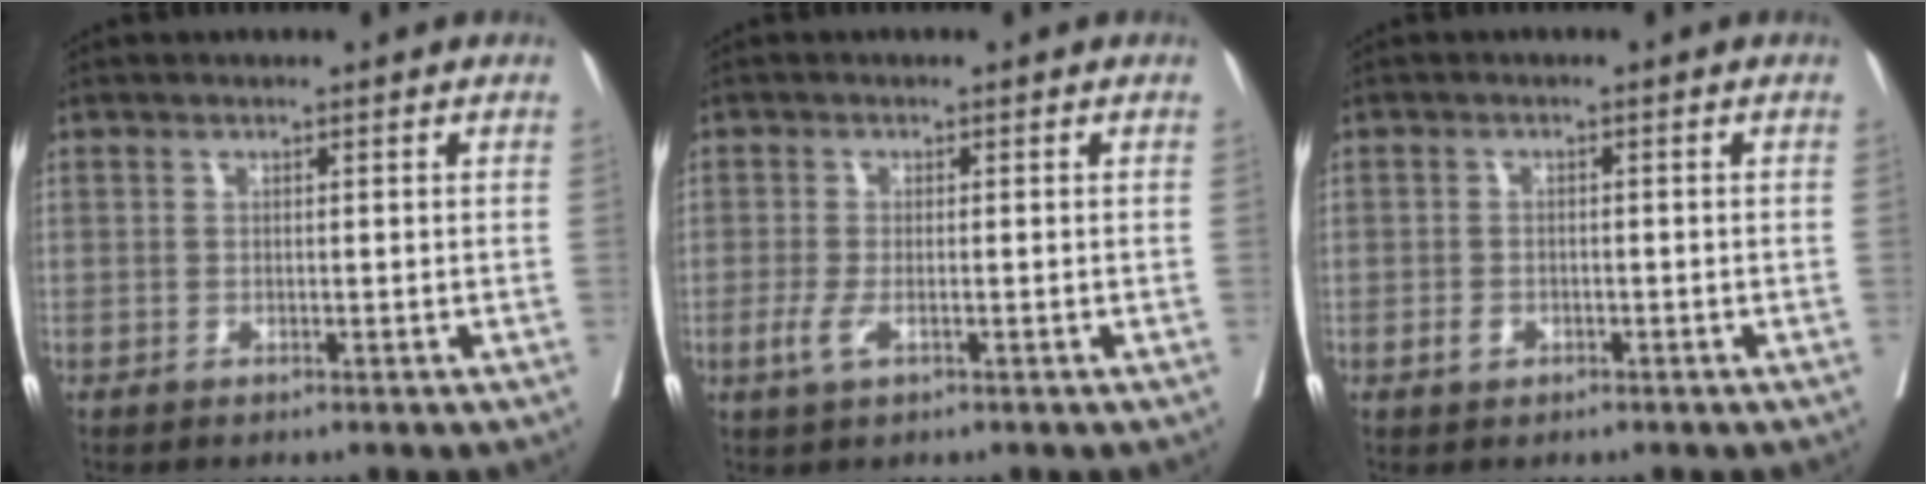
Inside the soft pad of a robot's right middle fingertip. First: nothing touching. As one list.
[{"total": 2.6, "force": [-1.0, 0.8, 2.3], "torque": [-0.055, -0.006, -0.018]}, {"total": 1.7, "force": [-0.9, 1.2, 0.9], "torque": [-0.017, 0.003, -0.010]}]